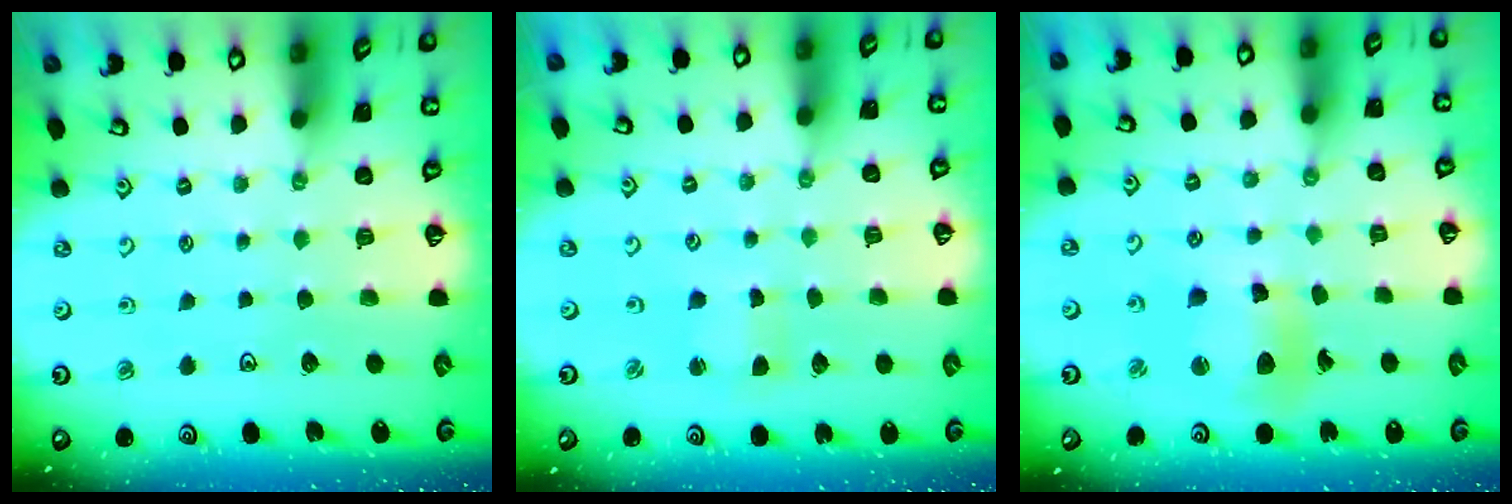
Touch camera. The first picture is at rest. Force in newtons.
{"total": 1.8, "press": 1.7, "slide": 0.4}
{"total": 11.0, "press": 10.7, "slide": 2.4}